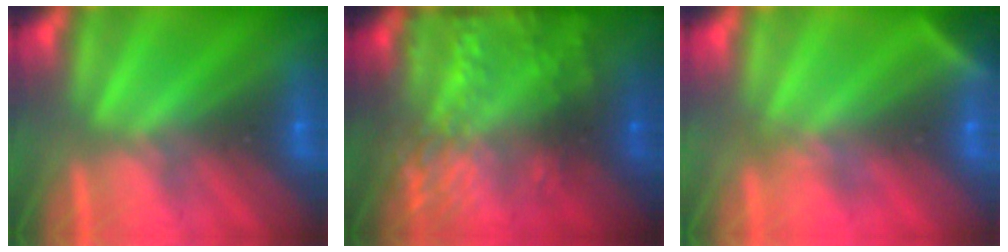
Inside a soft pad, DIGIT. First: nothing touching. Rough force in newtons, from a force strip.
{"total": 7.6}
{"total": 2.9}